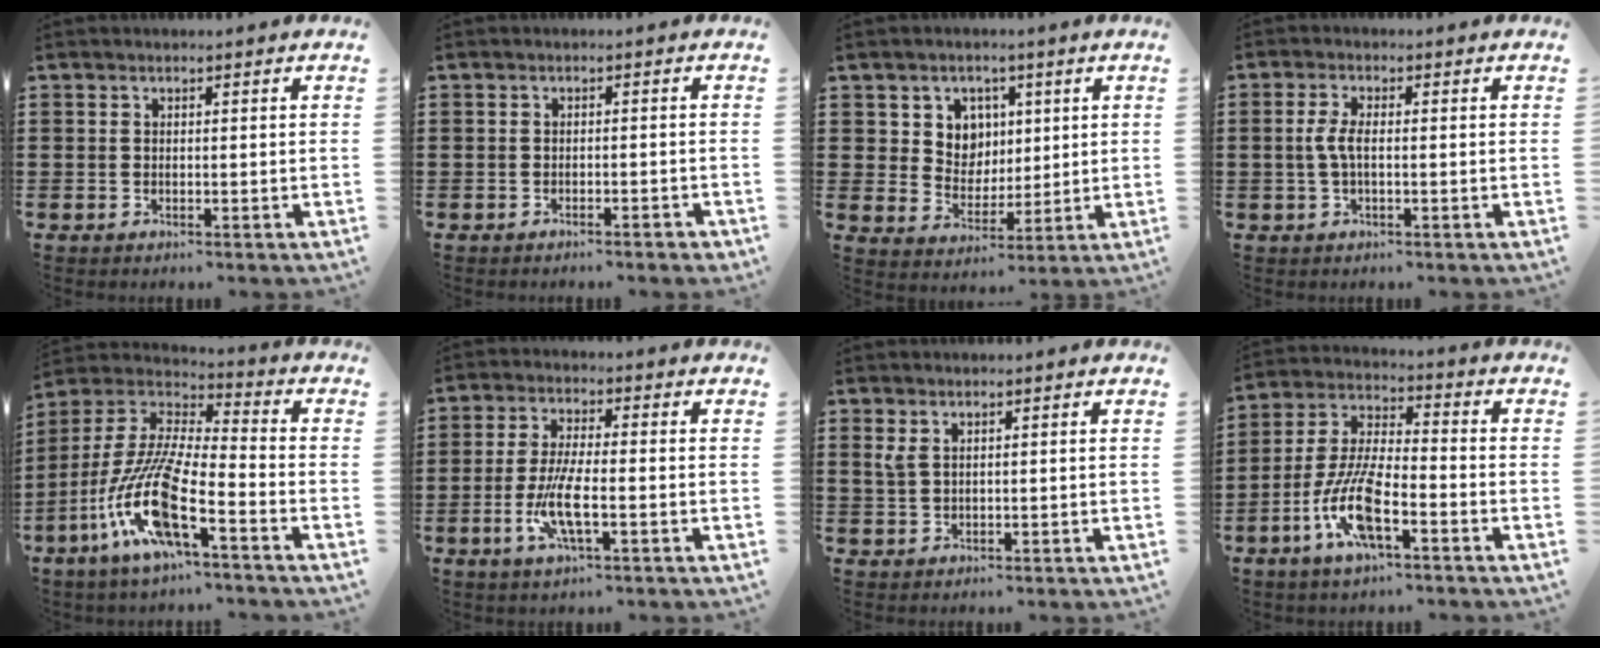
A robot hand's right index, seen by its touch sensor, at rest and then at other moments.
{"total": 1.1, "force": [-1.0, 0.0, 0.4], "torque": [-0.010, 0.000, -0.021]}
{"total": 5.9, "force": [2.4, 5.2, 1.5], "torque": [-0.049, 0.008, 0.041]}
{"total": 3.3, "force": [-0.3, 1.0, 3.1], "torque": [-0.079, -0.006, -0.013]}
{"total": 13.4, "force": [-7.6, 2.1, 10.8], "torque": [-0.247, -0.019, -0.156]}
{"total": 7.1, "force": [-2.3, 1.6, 6.6], "torque": [-0.142, -0.014, -0.048]}
{"total": 2.0, "force": [1.2, 0.8, 1.4], "torque": [-0.030, 0.004, 0.020]}
{"total": 10.2, "force": [-4.6, 3.2, 8.6], "torque": [-0.199, -0.005, -0.090]}